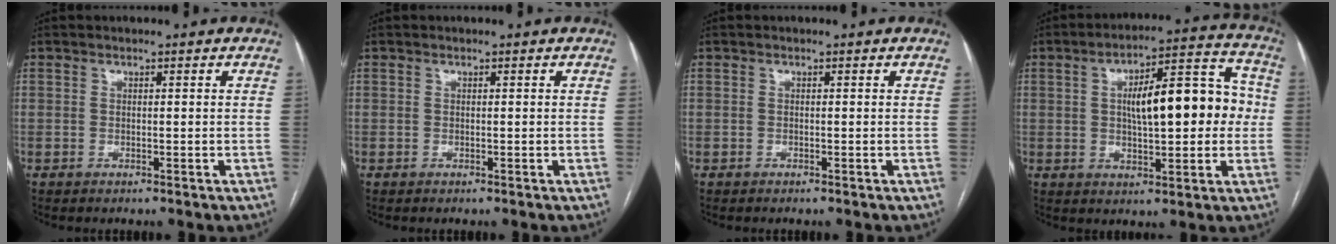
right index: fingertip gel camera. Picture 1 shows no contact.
{"total": 0.0}
{"total": 0.0}
{"total": 14.5, "force": [1.1, 4.5, 13.8], "torque": [-0.200, 0.041, 0.018]}